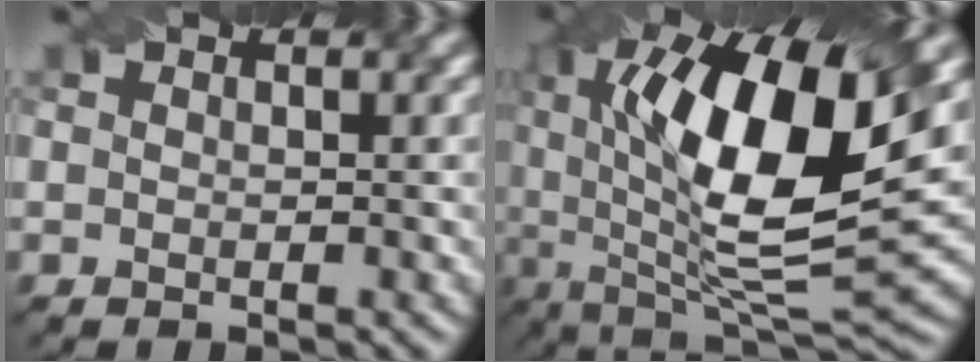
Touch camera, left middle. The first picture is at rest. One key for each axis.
{"total": 16.1, "fx": 4.0, "fy": 5.7, "fz": 14.5, "tx": -0.245, "ty": -0.004, "tz": 0.059}